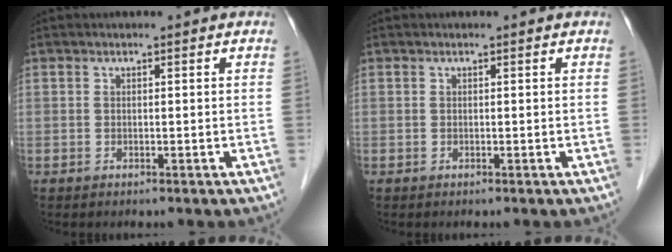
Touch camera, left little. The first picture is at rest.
{"total": 0.0}